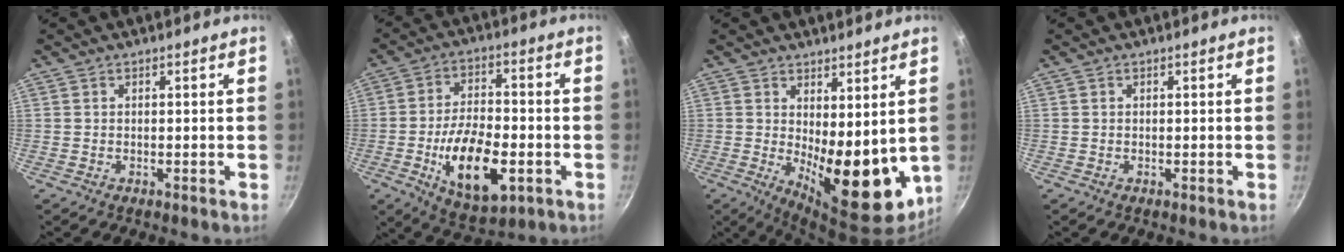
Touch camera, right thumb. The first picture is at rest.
{"total": 15.8, "force": [-4.4, 7.8, 13.0], "torque": [-0.205, 0.016, -0.067]}
{"total": 13.9, "force": [1.1, 6.1, 12.4], "torque": [-0.143, -0.035, 0.032]}
{"total": 0.0}